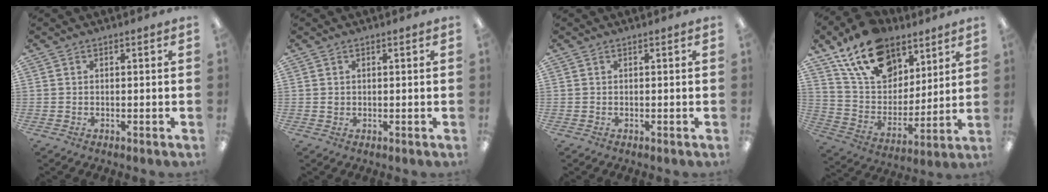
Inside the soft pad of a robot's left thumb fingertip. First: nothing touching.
{"total": 0.9, "force": [0.1, 0.8, 0.3], "torque": [-0.006, 0.004, 0.002]}
{"total": 0.0}
{"total": 18.9, "force": [12.3, 11.4, 8.6], "torque": [-0.156, -0.057, 0.228]}